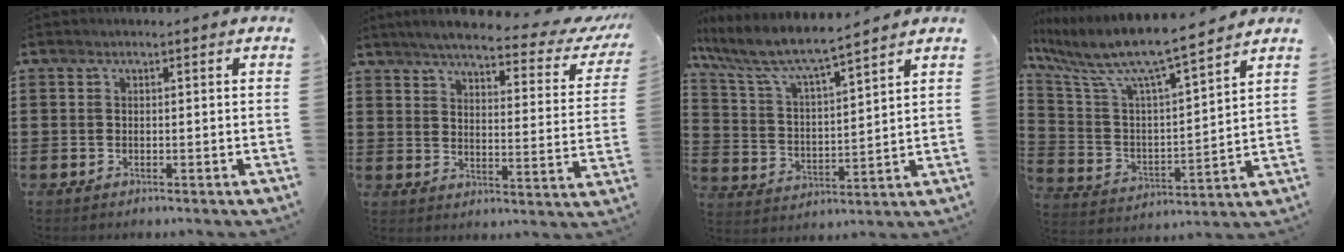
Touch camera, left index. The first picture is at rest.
{"total": 5.6, "force": [4.7, 0.4, 3.1], "torque": [-0.072, -0.029, 0.073]}
{"total": 6.5, "force": [5.8, 0.8, 2.9], "torque": [-0.084, -0.032, 0.094]}
{"total": 8.3, "force": [7.2, 0.4, 4.1], "torque": [-0.116, -0.056, 0.115]}